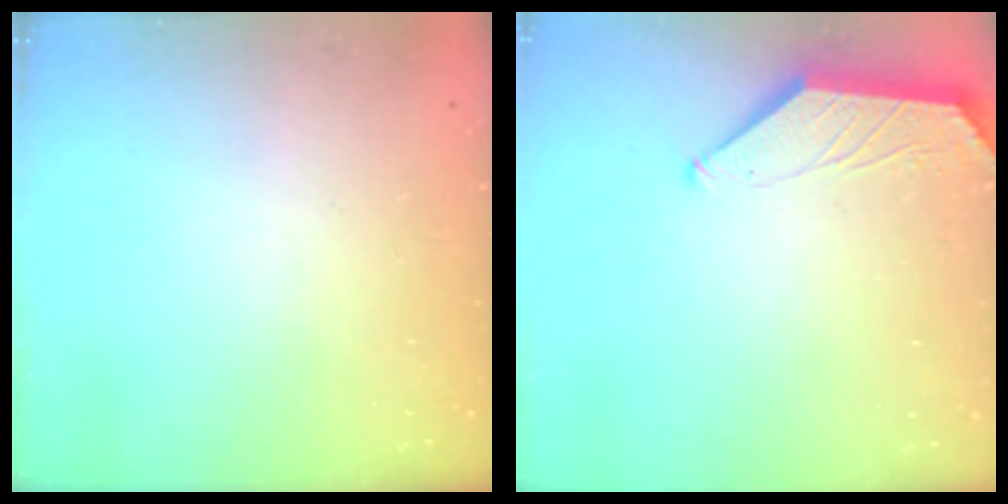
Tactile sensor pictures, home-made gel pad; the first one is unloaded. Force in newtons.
{"total": 0.5, "press": 0.5, "slide": 0.2}